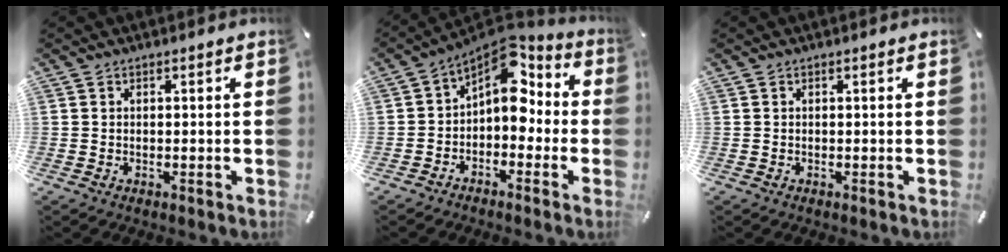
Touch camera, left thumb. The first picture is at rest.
{"total": 10.1, "force": [3.9, 6.8, 6.4], "torque": [-0.086, -0.036, 0.068]}
{"total": 0.0}